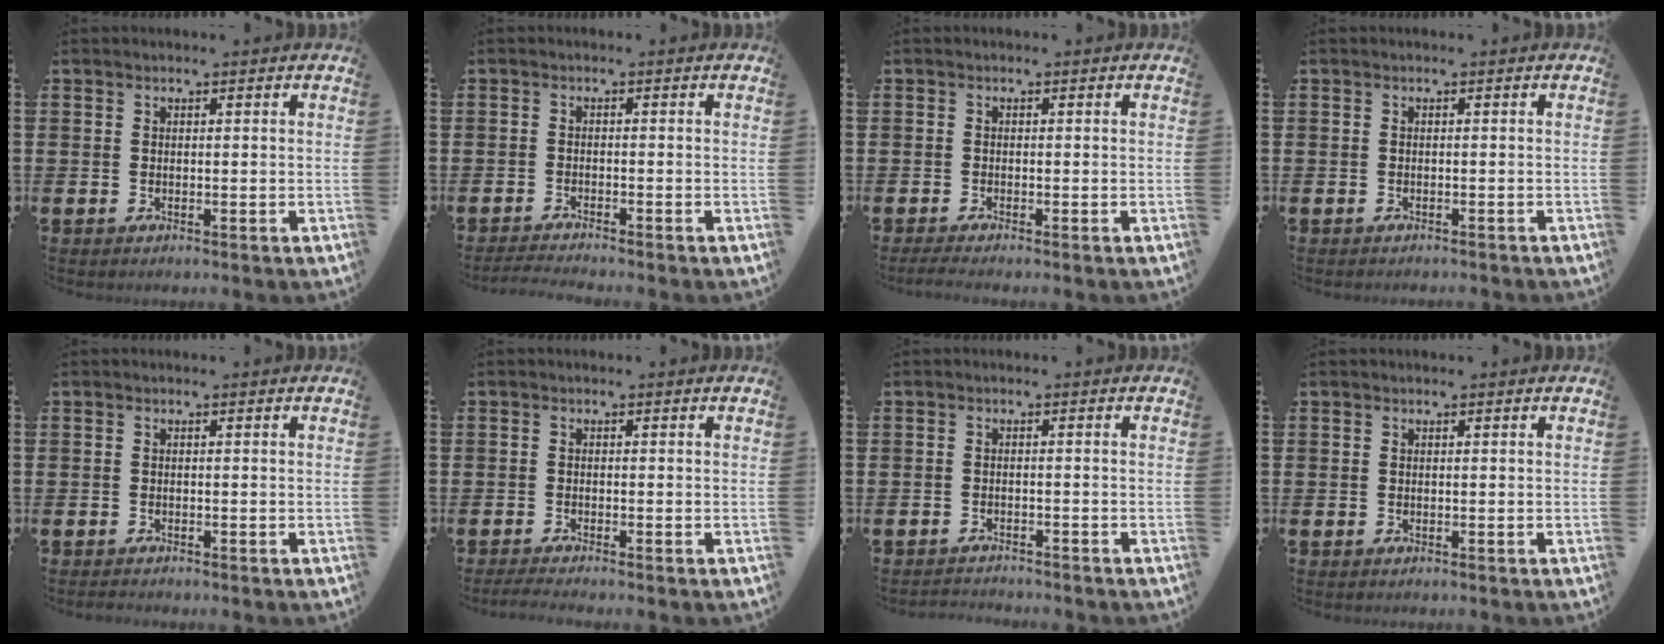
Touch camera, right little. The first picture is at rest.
{"total": 1.4, "force": [-1.3, -0.1, 0.4], "torque": [-0.006, 0.002, -0.026]}
{"total": 0.9, "force": [-0.6, 0.0, 0.7], "torque": [-0.009, -0.003, -0.011]}
{"total": 0.0}
{"total": 0.0}
{"total": 1.1, "force": [-0.8, 0.0, 0.8], "torque": [-0.012, -0.002, -0.016]}
{"total": 0.9, "force": [-0.9, -0.1, -0.3], "torque": [0.002, 0.005, -0.019]}
{"total": 0.0}